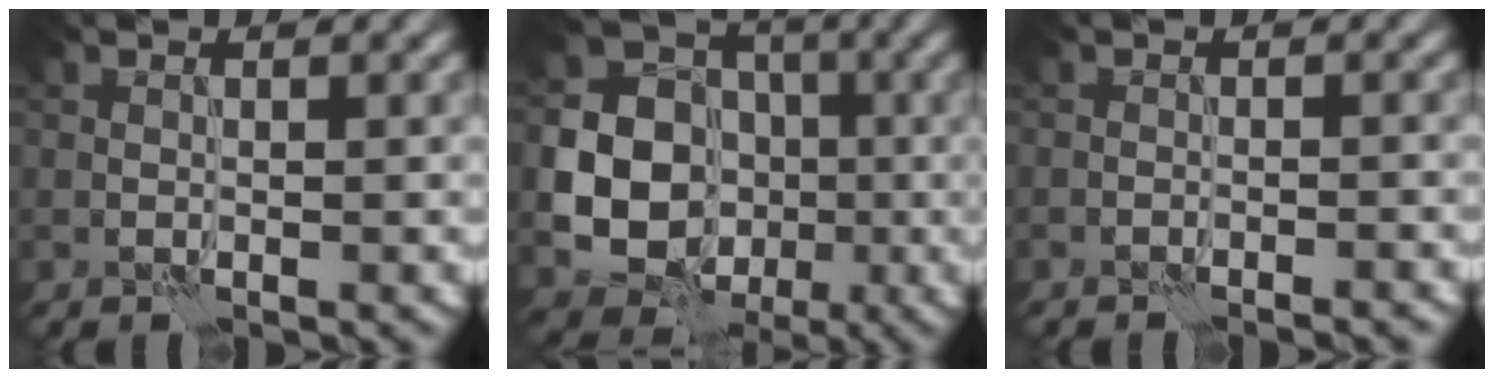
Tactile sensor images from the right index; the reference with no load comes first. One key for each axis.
{"total": 13.0, "fx": -2.1, "fy": 12.1, "fz": 4.2, "tx": -0.100, "ty": -0.022, "tz": -0.042}
{"total": 1.9, "fx": -1.9, "fy": 0.2, "fz": 0.4, "tx": 0.002, "ty": 0.013, "tz": -0.031}